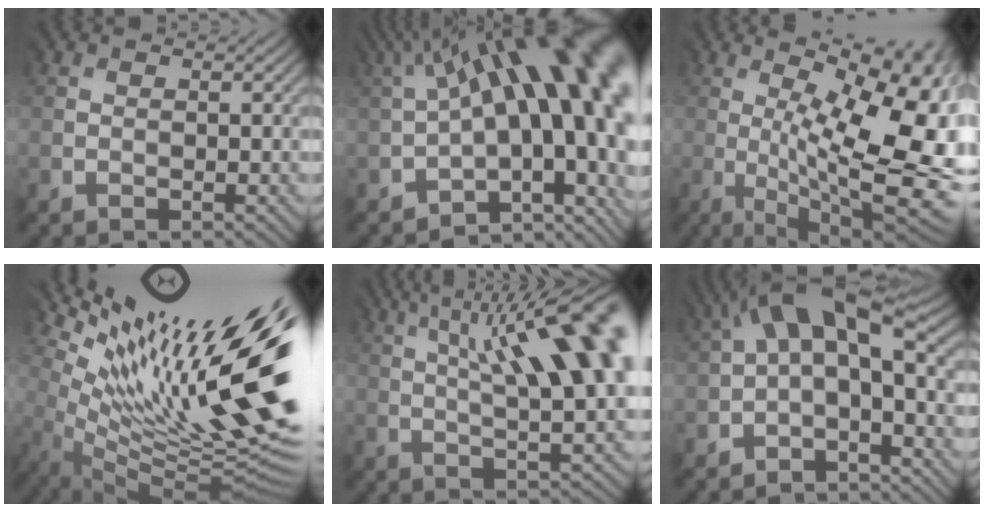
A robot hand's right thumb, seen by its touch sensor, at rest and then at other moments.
{"total": 18.1, "force": [0.9, 7.8, 16.3], "torque": [-0.186, 0.010, 0.039]}
{"total": 18.8, "force": [-0.4, 6.7, 17.5], "torque": [-0.231, -0.004, 0.007]}
{"total": 17.2, "force": [5.4, 5.2, 15.5], "torque": [-0.235, -0.001, 0.120]}
{"total": 15.9, "force": [4.6, 4.7, 14.5], "torque": [-0.205, 0.031, 0.076]}
{"total": 8.3, "force": [0.1, 3.4, 7.6], "torque": [-0.134, 0.024, -0.004]}